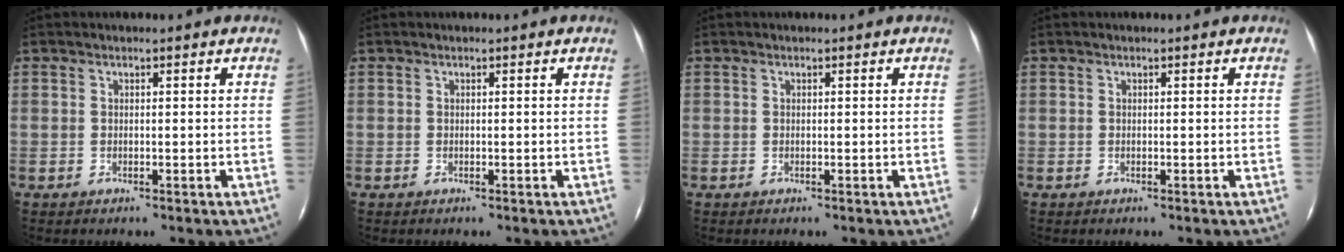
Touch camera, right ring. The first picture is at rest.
{"total": 0.0}
{"total": 0.0}
{"total": 0.0}